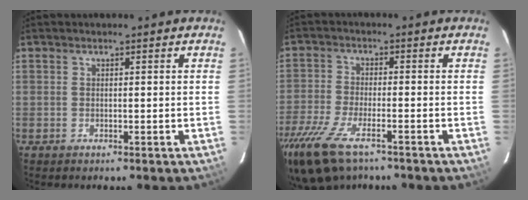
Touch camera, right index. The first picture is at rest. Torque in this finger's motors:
{"motor_torque": [1.17, -0.97, 0.58, 0.19]}